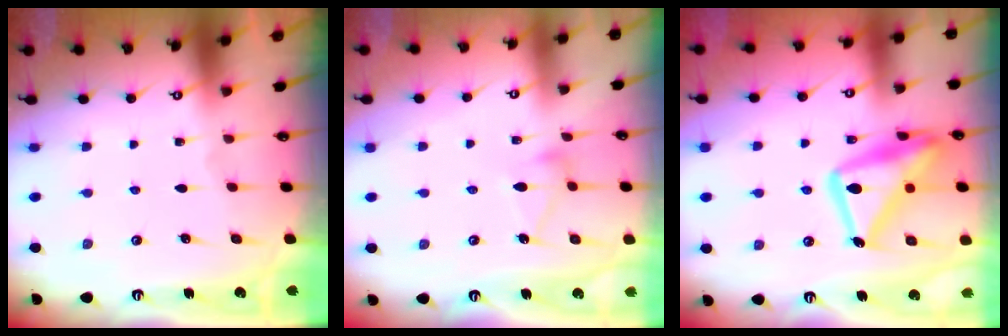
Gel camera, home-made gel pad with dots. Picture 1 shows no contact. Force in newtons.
{"total": 7.5, "press": 7.4, "slide": 0.4}
{"total": 20.0, "press": 19.9, "slide": 1.6}